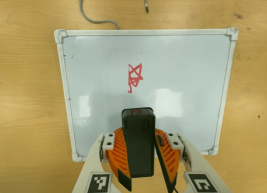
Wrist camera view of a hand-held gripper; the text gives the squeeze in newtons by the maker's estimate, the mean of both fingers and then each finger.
{"total": 10.1, "left": 10.2, "right": 10.0}